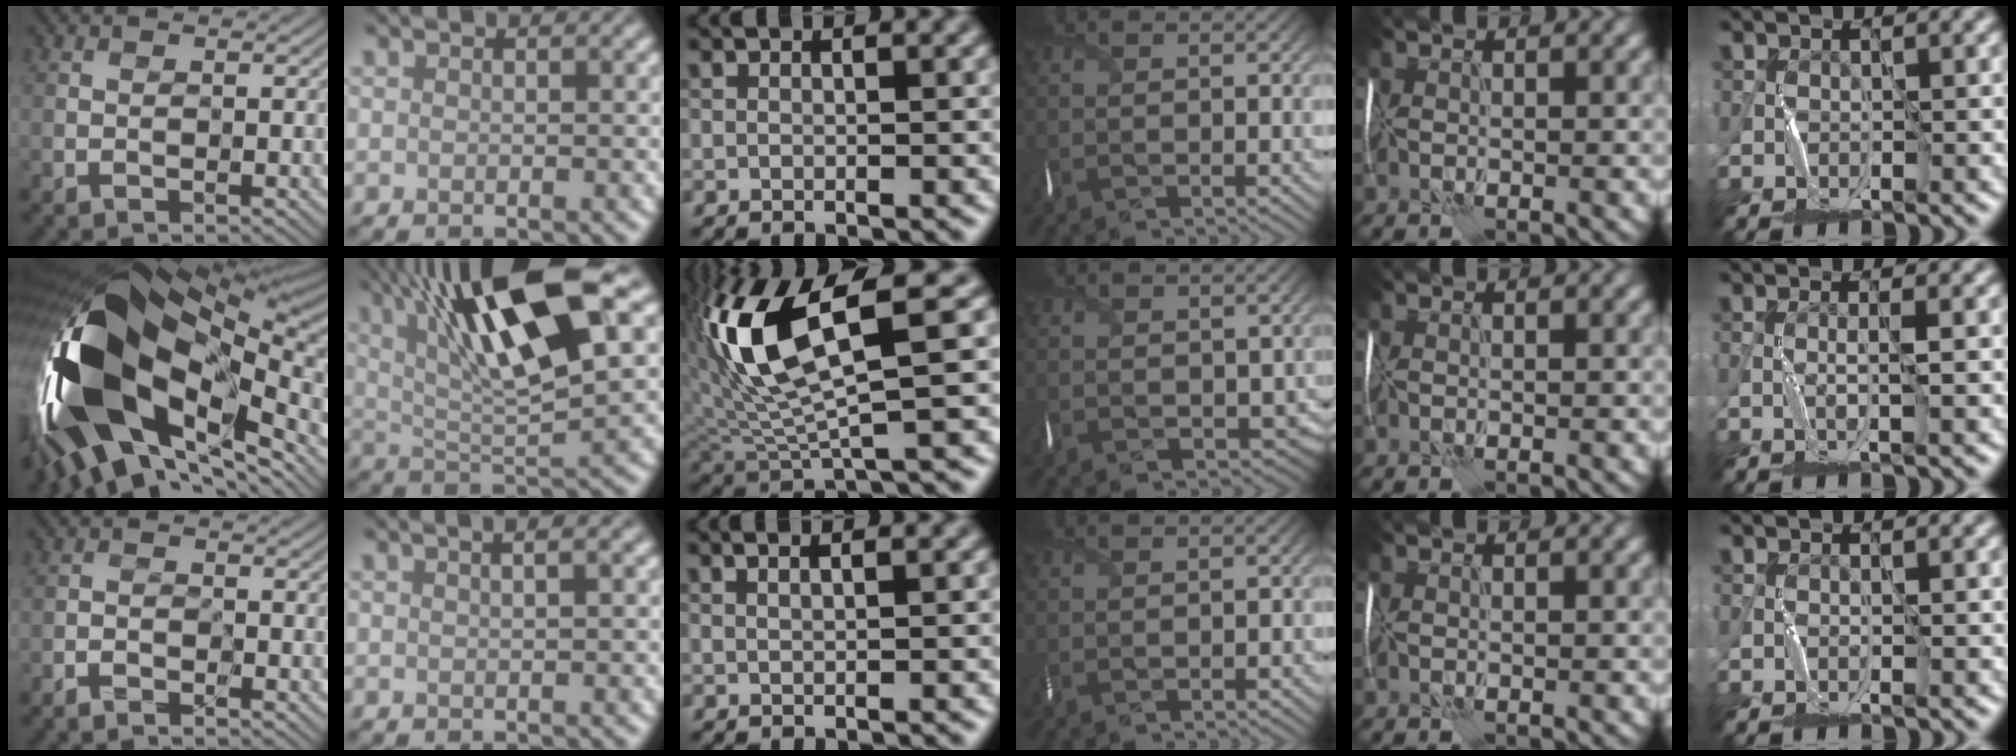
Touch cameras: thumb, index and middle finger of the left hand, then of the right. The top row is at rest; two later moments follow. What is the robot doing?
{"motion": "wrap", "object": "thread"}